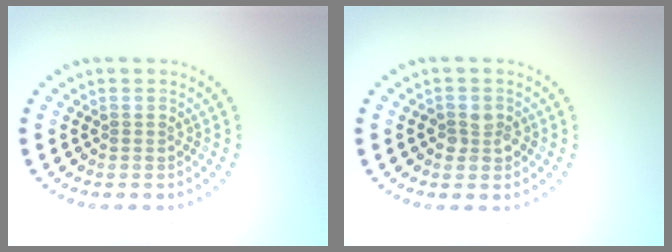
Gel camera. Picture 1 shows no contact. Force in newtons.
{"total": 1.7, "press": 1.6, "slide": 0.4}